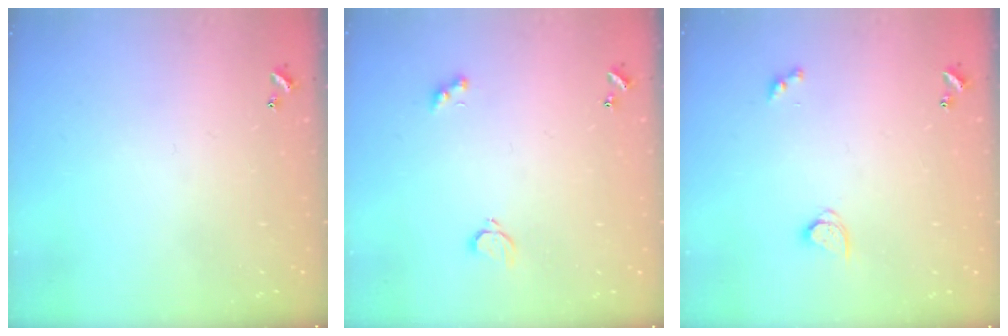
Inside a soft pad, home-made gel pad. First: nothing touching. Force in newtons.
{"total": 2.1, "press": 2.0, "slide": 0.5}
{"total": 2.9, "press": 2.8, "slide": 0.3}